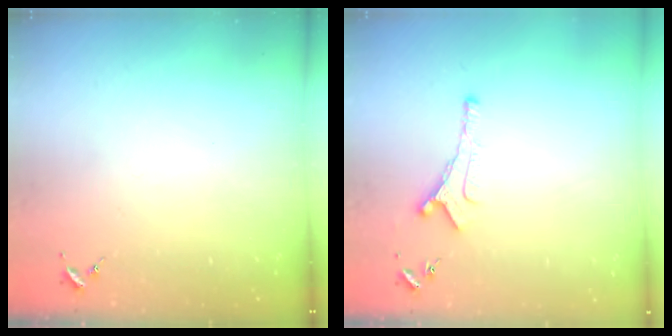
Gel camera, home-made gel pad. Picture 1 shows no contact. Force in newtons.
{"total": 6.8, "press": 6.7, "slide": 0.9}